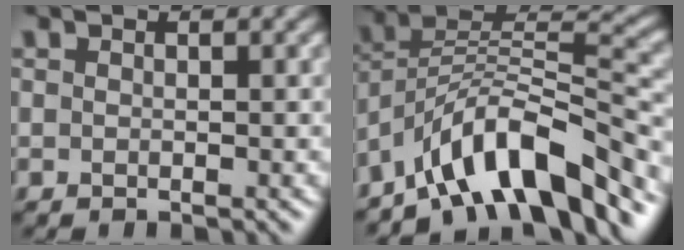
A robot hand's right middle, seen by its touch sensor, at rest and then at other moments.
{"total": 11.1, "force": [-7.6, 3.6, 7.3], "torque": [-0.106, 0.018, -0.147]}